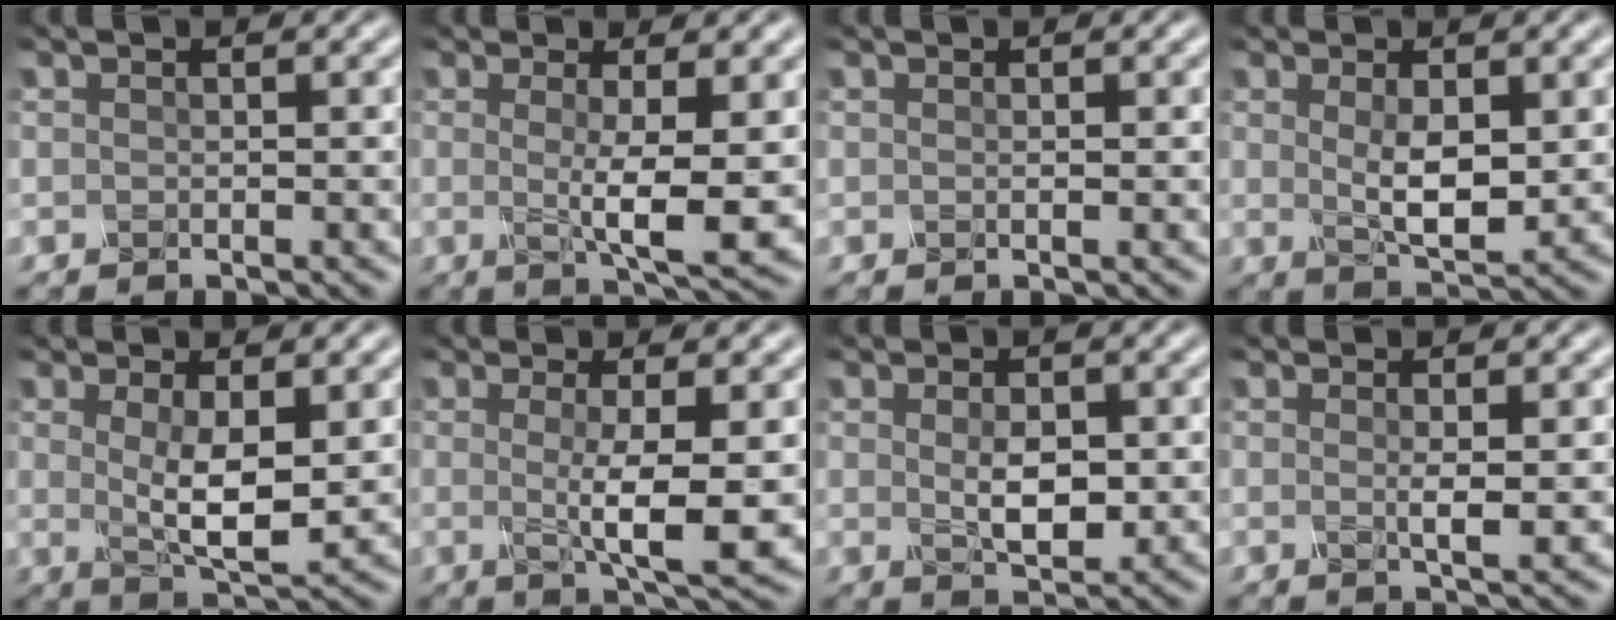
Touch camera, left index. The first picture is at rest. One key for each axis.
{"total": 5.2, "fx": 0.0, "fy": 0.9, "fz": 5.1, "tx": -0.082, "ty": -0.013, "tz": 0.001}
{"total": 0.0}
{"total": 4.0, "fx": 0.5, "fy": 1.5, "fz": 3.7, "tx": -0.071, "ty": -0.006, "tz": 0.015}
{"total": 4.7, "fx": 0.5, "fy": 1.3, "fz": 4.5, "tx": -0.084, "ty": -0.011, "tz": 0.015}
{"total": 5.3, "fx": -0.2, "fy": 0.9, "fz": 5.2, "tx": -0.085, "ty": -0.010, "tz": -0.003}
{"total": 3.2, "fx": 0.0, "fy": 1.6, "fz": 2.8, "tx": -0.053, "ty": -0.006, "tz": 0.005}
{"total": 1.8, "fx": 0.1, "fy": 0.2, "fz": 1.8, "tx": -0.032, "ty": -0.004, "tz": -0.001}